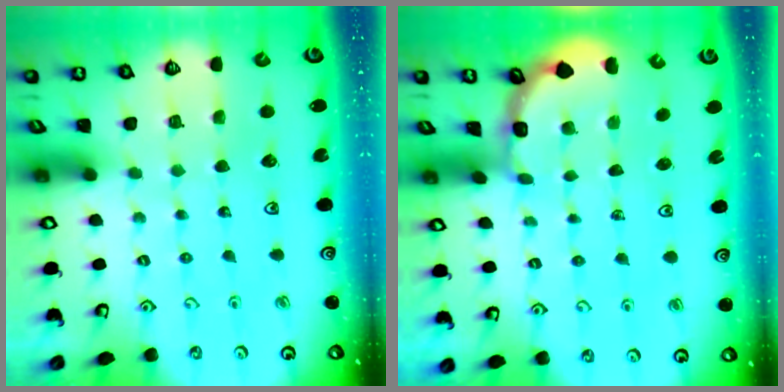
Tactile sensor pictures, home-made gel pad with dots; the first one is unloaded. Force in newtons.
{"total": 2.1, "press": 2.1, "slide": 0.1}